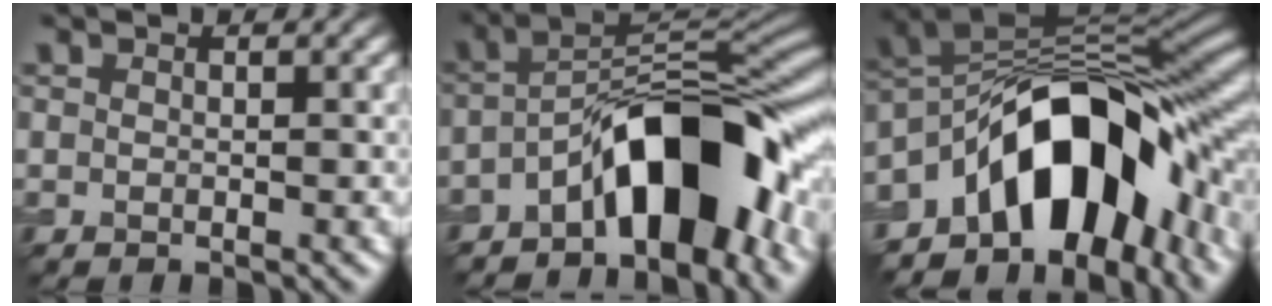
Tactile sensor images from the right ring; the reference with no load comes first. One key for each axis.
{"total": 10.5, "fx": -4.9, "fy": 3.9, "fz": 8.4, "tx": -0.116, "ty": 0.027, "tz": -0.085}
{"total": 13.6, "fx": -5.9, "fy": 7.5, "fz": 9.6, "tx": -0.129, "ty": 0.022, "tz": -0.103}